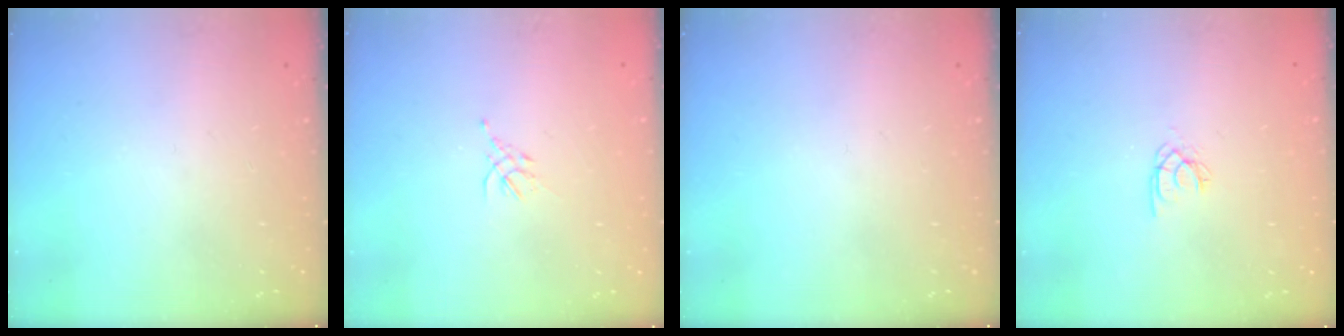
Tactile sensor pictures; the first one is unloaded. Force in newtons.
{"total": 1.5, "press": 1.4, "slide": 0.6}
{"total": 0.0}
{"total": 2.0, "press": 2.0, "slide": 0.4}